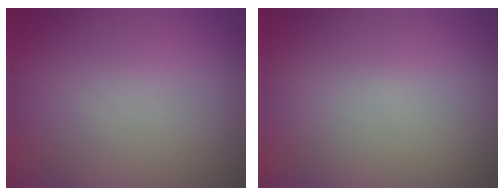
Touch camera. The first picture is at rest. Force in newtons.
{"total": 0.0}